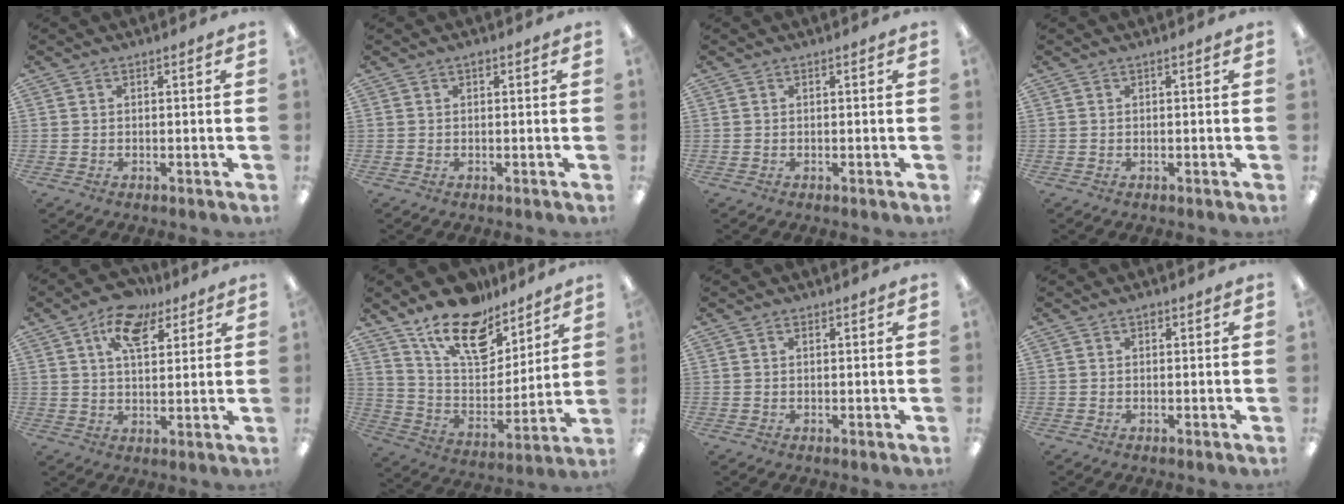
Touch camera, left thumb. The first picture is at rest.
{"total": 0.8, "force": [0.5, 0.5, 0.4], "torque": [-0.009, 0.003, 0.008]}
{"total": 0.0}
{"total": 0.0}
{"total": 10.9, "force": [6.2, 5.5, 7.1], "torque": [-0.120, -0.016, 0.110]}
{"total": 18.5, "force": [13.8, 8.5, 8.9], "torque": [-0.162, -0.087, 0.245]}
{"total": 0.7, "force": [0.5, 0.4, 0.4], "torque": [-0.008, 0.001, 0.009]}
{"total": 0.9, "force": [0.5, 0.6, 0.5], "torque": [-0.002, 0.000, 0.007]}